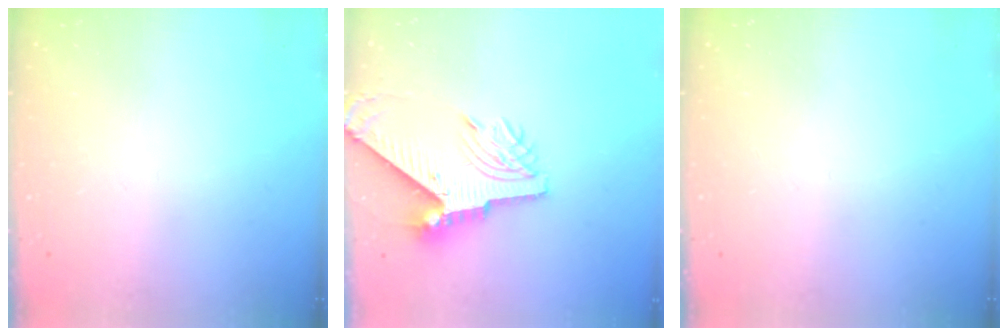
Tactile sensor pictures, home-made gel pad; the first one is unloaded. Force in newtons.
{"total": 12.0, "press": 11.9, "slide": 1.4}
{"total": 0.0}